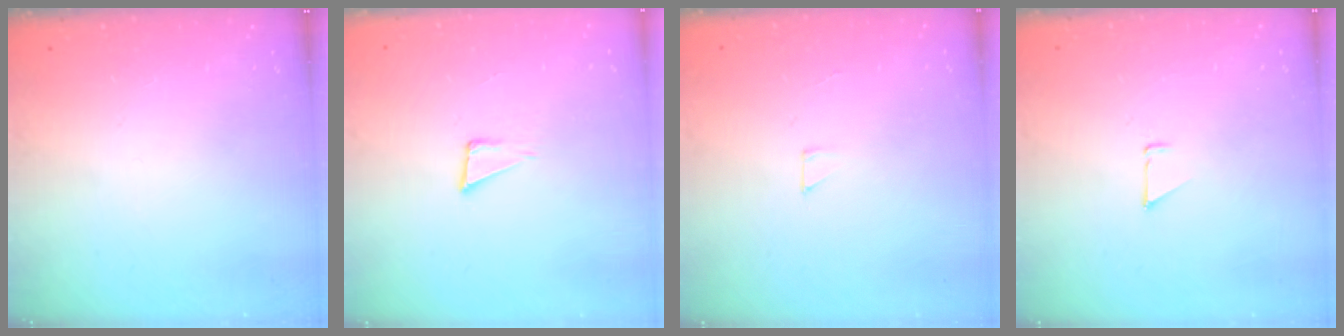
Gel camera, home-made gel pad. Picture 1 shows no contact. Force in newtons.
{"total": 3.9, "press": 2.6, "slide": 2.9}
{"total": 2.0, "press": 2.0, "slide": 0.0}
{"total": 0.9, "press": 0.9, "slide": 0.1}